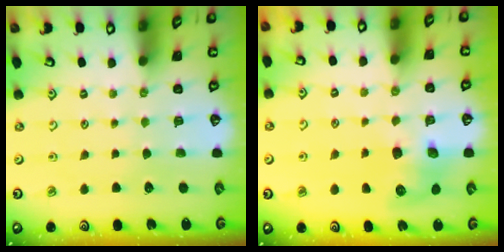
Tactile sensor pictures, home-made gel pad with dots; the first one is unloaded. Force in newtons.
{"total": 9.3, "press": 9.2, "slide": 0.9}